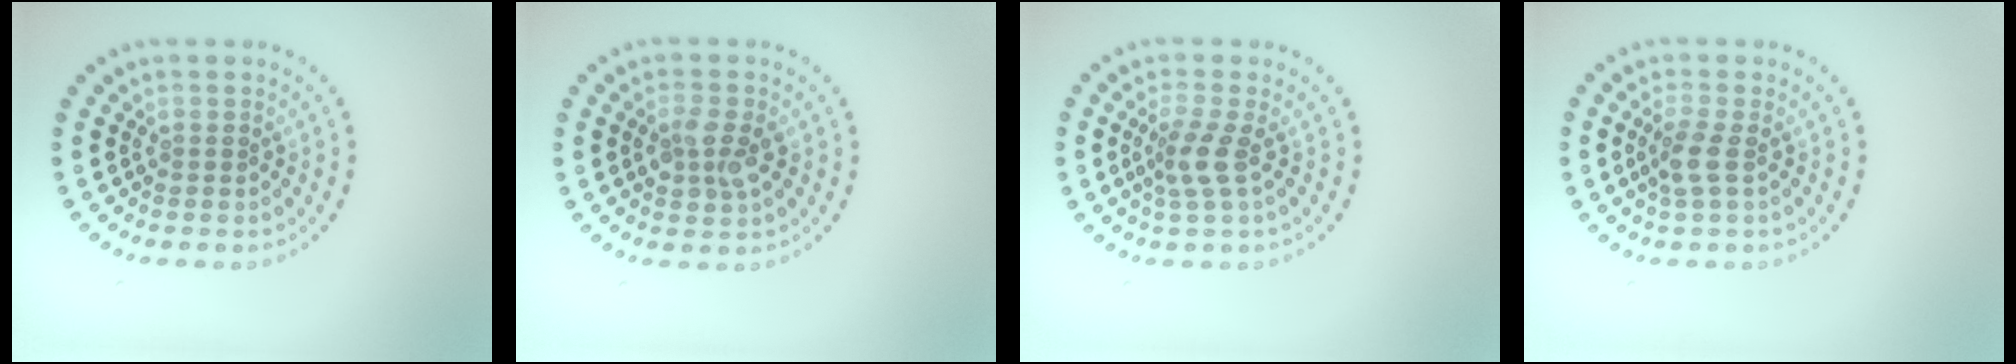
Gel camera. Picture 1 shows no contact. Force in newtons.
{"total": 2.5, "press": 2.5, "slide": 0.2}
{"total": 2.5, "press": 1.9, "slide": 1.7}
{"total": 2.0, "press": 1.8, "slide": 1.0}